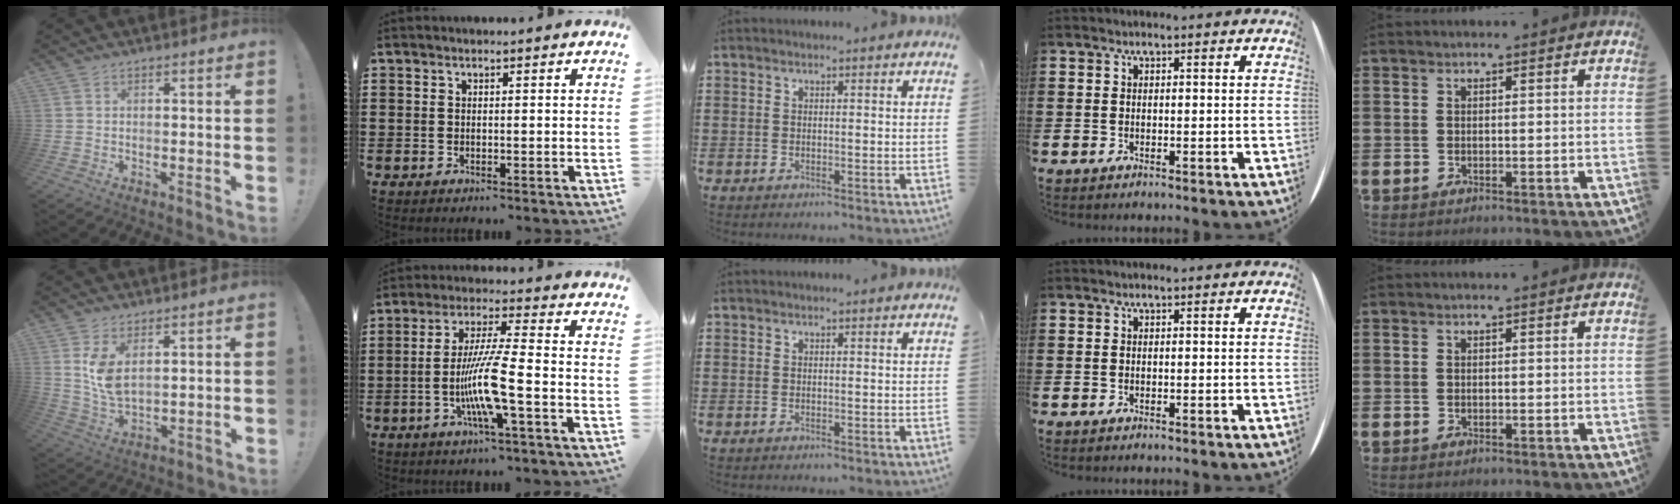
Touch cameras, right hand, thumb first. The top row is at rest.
{"thumb": {"total": 7.7, "force": [3.5, 3.9, 5.6], "torque": [-0.100, -0.025, 0.061]}, "index": {"total": 9.5, "force": [-2.8, 0.1, 9.1], "torque": [-0.188, -0.020, -0.060]}}